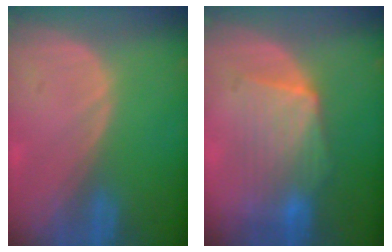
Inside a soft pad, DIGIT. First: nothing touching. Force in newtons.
{"total": 7.4, "press": 7.4, "slide": 0.4}